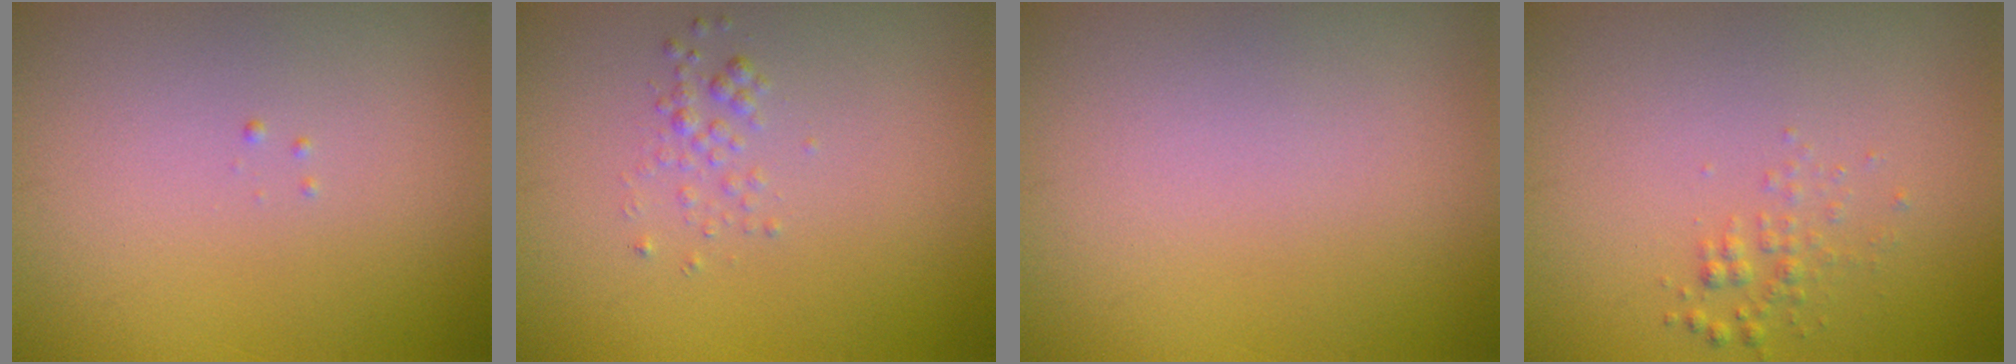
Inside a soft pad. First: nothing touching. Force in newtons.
{"total": 1.0, "press": 1.0, "slide": 0.1}
{"total": 0.0}
{"total": 1.1, "press": 1.1, "slide": 0.0}